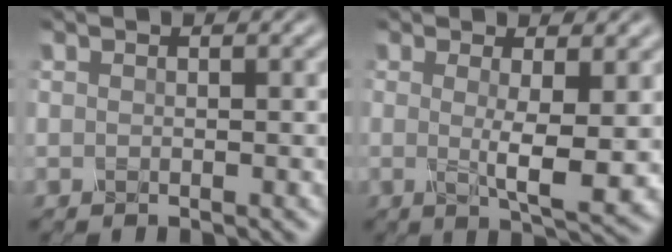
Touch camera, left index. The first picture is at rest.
{"total": 4.7, "force": [0.1, 0.8, 4.6], "torque": [-0.074, -0.012, 0.005]}